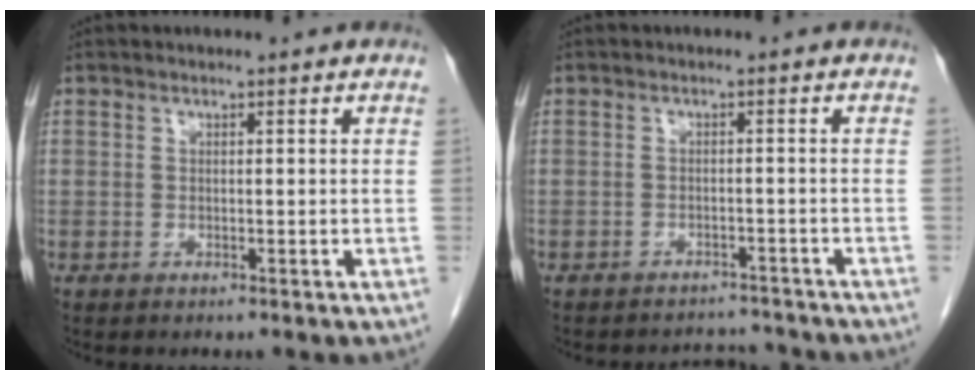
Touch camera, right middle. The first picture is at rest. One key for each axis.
{"total": 4.7, "fx": -4.6, "fy": 0.9, "fz": -0.6, "tx": 0.008, "ty": 0.007, "tz": -0.061}